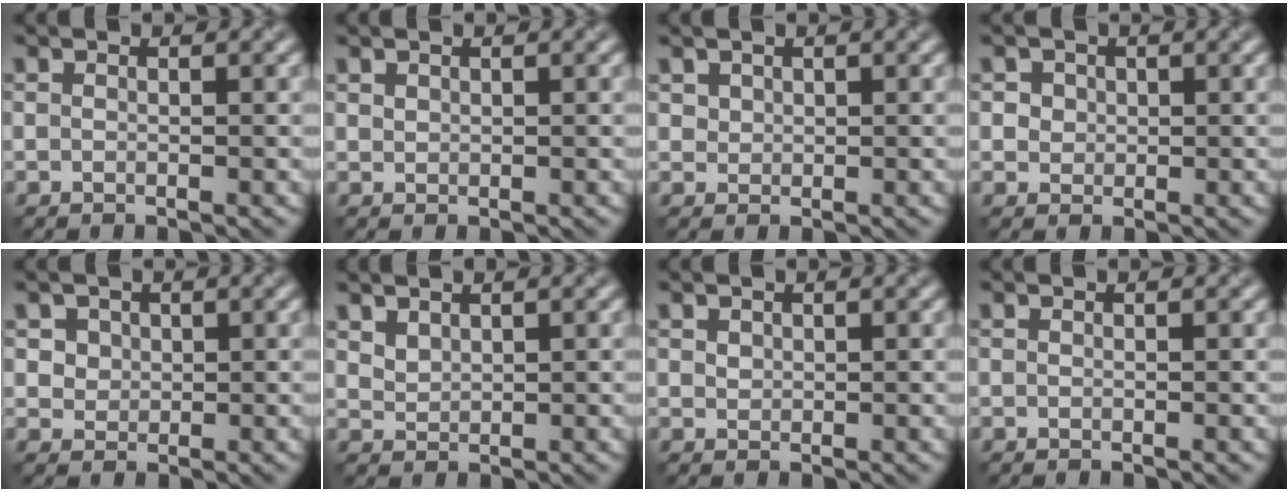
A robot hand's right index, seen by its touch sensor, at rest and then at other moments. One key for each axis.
{"total": 0.6, "fx": 0.5, "fy": 0.3, "fz": 0.1, "tx": -0.003, "ty": 0.001, "tz": 0.014}
{"total": 1.1, "fx": 0.7, "fy": 0.8, "fz": 0.2, "tx": -0.005, "ty": -0.005, "tz": 0.021}
{"total": 2.4, "fx": 1.1, "fy": 2.0, "fz": 0.9, "tx": -0.014, "ty": 0.007, "tz": 0.023}
{"total": 3.0, "fx": 1.5, "fy": 2.3, "fz": 1.2, "tx": -0.033, "ty": 0.003, "tz": 0.035}
{"total": 1.6, "fx": 1.3, "fy": 0.8, "fz": 0.6, "tx": -0.017, "ty": 0.000, "tz": 0.029}
{"total": 0.8, "fx": 0.5, "fy": 0.6, "fz": 0.2, "tx": -0.004, "ty": -0.002, "tz": 0.011}
{"total": 0.0}